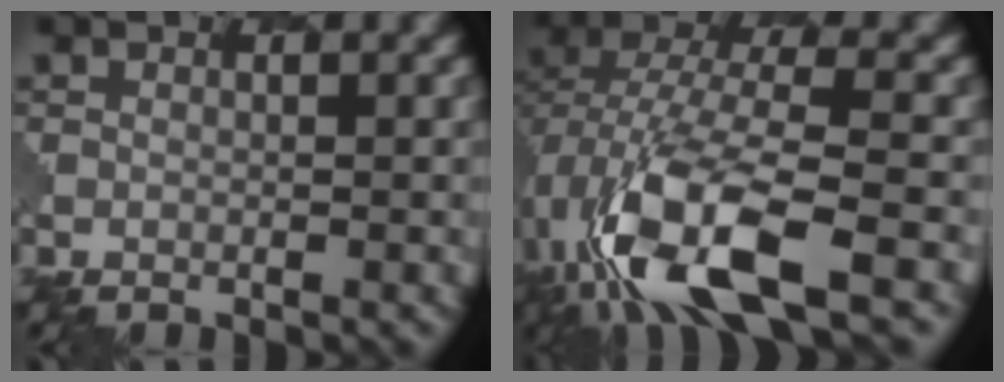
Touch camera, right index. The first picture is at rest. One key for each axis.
{"total": 11.2, "fx": -4.7, "fy": 4.7, "fz": 9.0, "tx": -0.189, "ty": -0.007, "tz": -0.087}